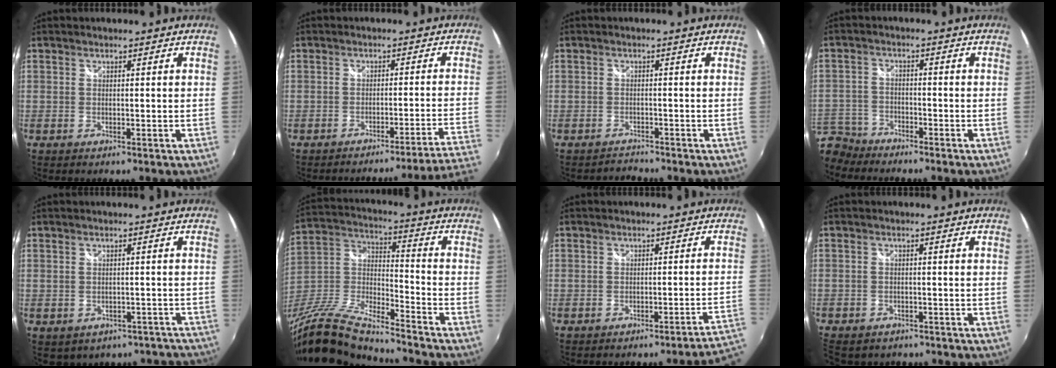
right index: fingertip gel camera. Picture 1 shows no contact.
{"total": 8.6, "force": [-7.3, -3.5, 3.0], "torque": [-0.031, -0.030, -0.101]}
{"total": 1.9, "force": [-1.8, 0.2, -0.5], "torque": [0.006, -0.002, -0.031]}
{"total": 8.6, "force": [-7.3, 4.3, 1.1], "torque": [-0.054, 0.001, -0.147]}
{"total": 11.1, "force": [-8.6, 6.3, 3.1], "torque": [-0.061, 0.006, -0.080]}
{"total": 19.4, "force": [-15.4, 4.0, 11.0], "torque": [-0.231, -0.026, -0.292]}
{"total": 4.6, "force": [-3.7, -1.4, 2.4], "torque": [-0.029, -0.012, -0.049]}
{"total": 6.4, "force": [-5.2, 3.3, 1.8], "torque": [-0.054, -0.018, -0.078]}